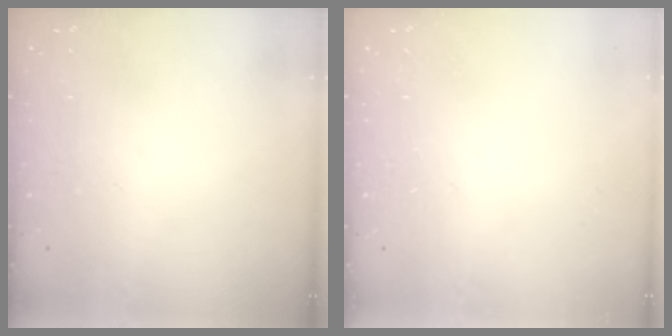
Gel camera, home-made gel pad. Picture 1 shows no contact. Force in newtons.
{"total": 0.0}